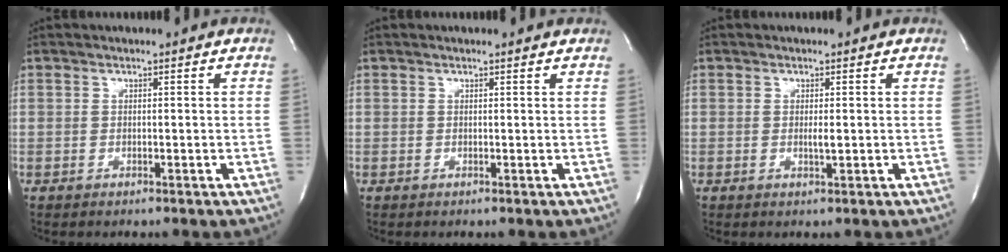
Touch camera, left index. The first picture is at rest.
{"total": 1.3, "force": [1.3, 0.1, 0.2], "torque": [-0.012, 0.002, 0.010]}
{"total": 1.2, "force": [0.0, 0.1, 1.1], "torque": [-0.024, -0.002, 0.001]}